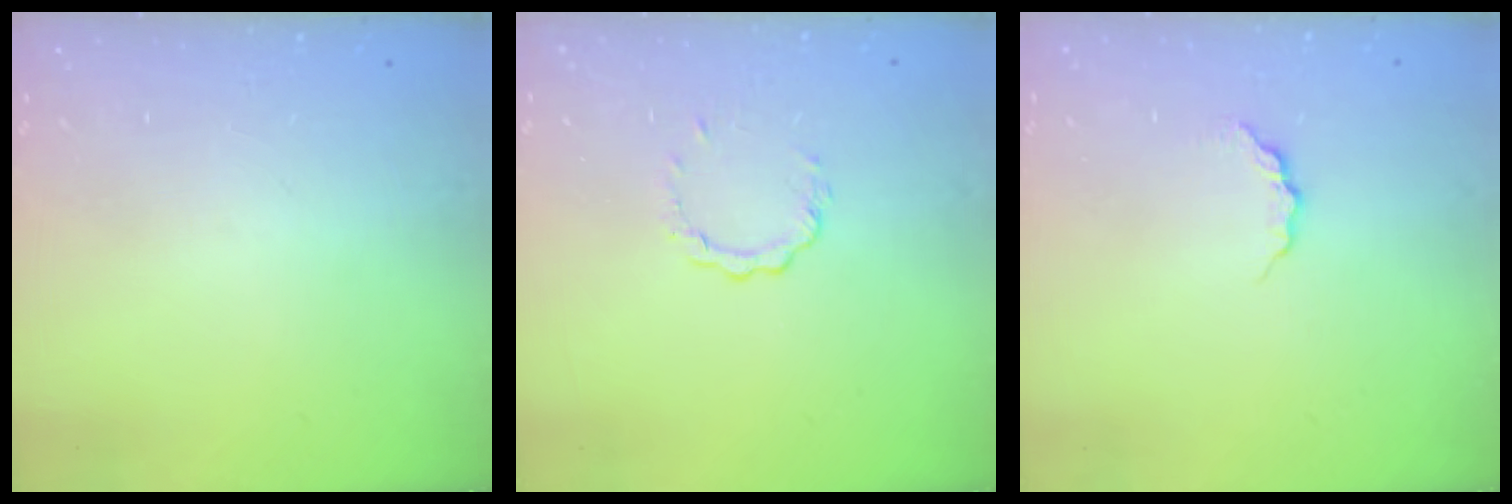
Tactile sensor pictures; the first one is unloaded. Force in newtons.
{"total": 3.7, "press": 3.7, "slide": 0.5}
{"total": 3.5, "press": 3.5, "slide": 0.3}